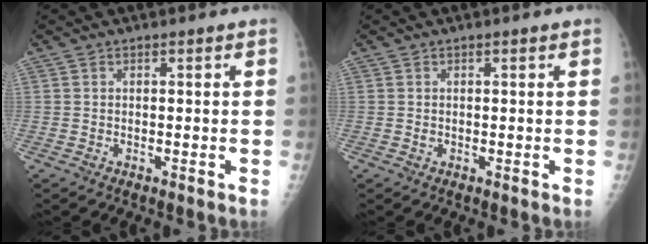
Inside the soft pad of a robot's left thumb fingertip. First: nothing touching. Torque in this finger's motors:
{"motor_torque": [0.11, 0.10, 0.15, 0.14, 0.00]}